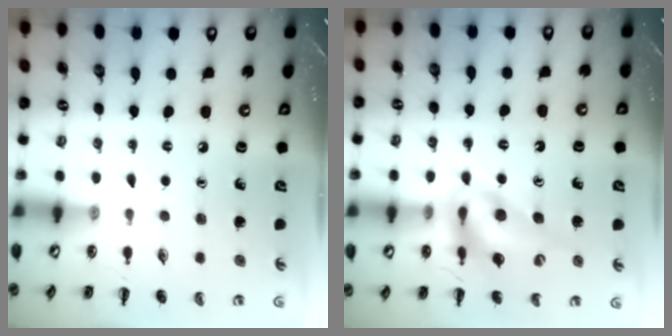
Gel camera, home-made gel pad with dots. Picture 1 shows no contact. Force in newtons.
{"total": 11.8, "press": 11.2, "slide": 3.7}